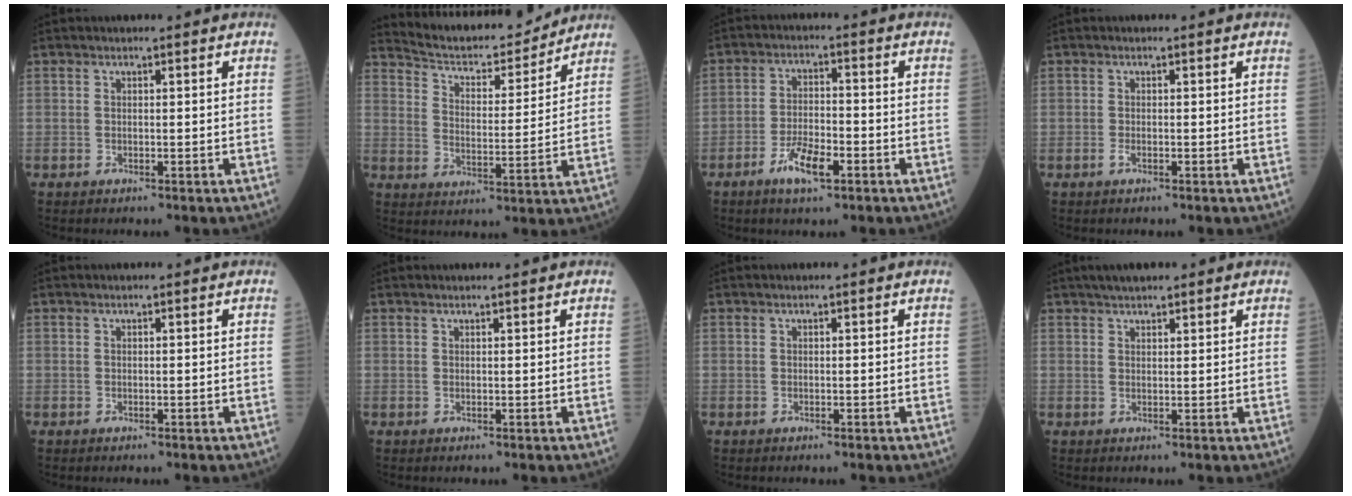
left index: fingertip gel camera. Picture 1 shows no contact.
{"total": 13.8, "force": [13.2, 2.2, 3.3], "torque": [-0.056, -0.003, 0.204]}
{"total": 5.9, "force": [-3.3, 1.7, 4.6], "torque": [-0.093, -0.001, -0.059]}
{"total": 0.7, "force": [-0.4, 0.2, 0.5], "torque": [-0.013, 0.000, -0.005]}
{"total": 0.0}
{"total": 1.2, "force": [1.1, 0.0, 0.4], "torque": [-0.005, 0.010, 0.020]}
{"total": 0.0}
{"total": 4.4, "force": [3.5, 1.1, 2.4], "torque": [-0.037, 0.026, 0.055]}